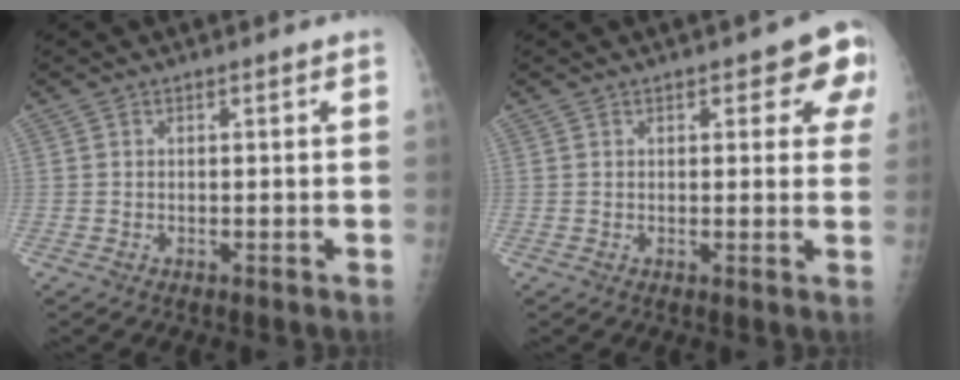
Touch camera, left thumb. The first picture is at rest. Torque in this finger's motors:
{"motor_torque": [0.06, 0.21, 0.02, -0.07, 0.09]}